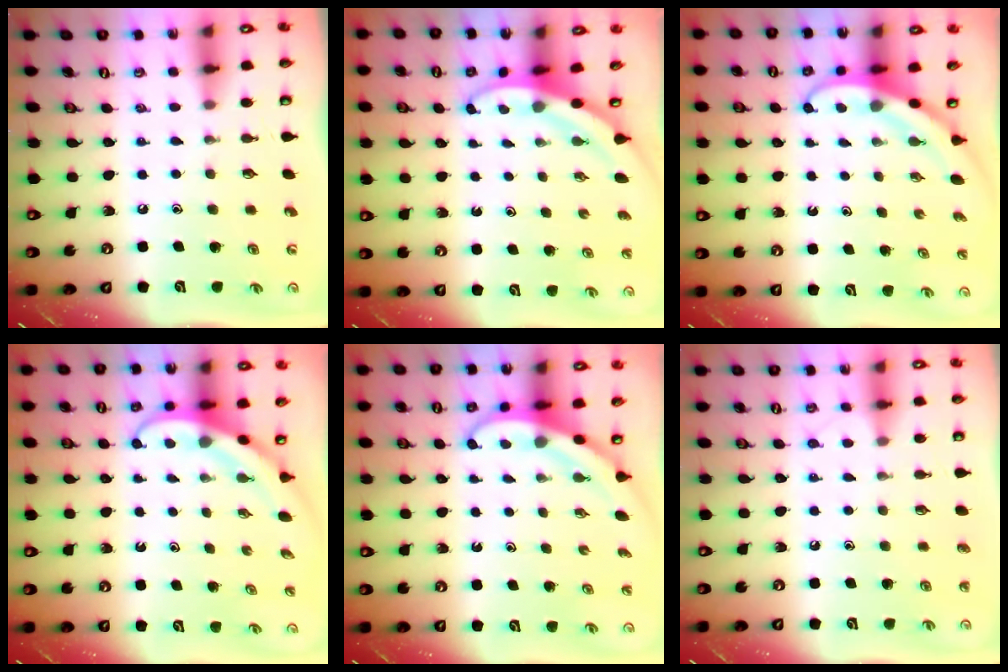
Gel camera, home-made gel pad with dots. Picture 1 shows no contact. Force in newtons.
{"total": 3.5, "press": 3.5, "slide": 0.1}
{"total": 3.7, "press": 3.7, "slide": 0.3}
{"total": 3.7, "press": 3.7, "slide": 0.3}
{"total": 3.7, "press": 3.7, "slide": 0.4}
{"total": 5.1, "press": 5.1, "slide": 0.5}